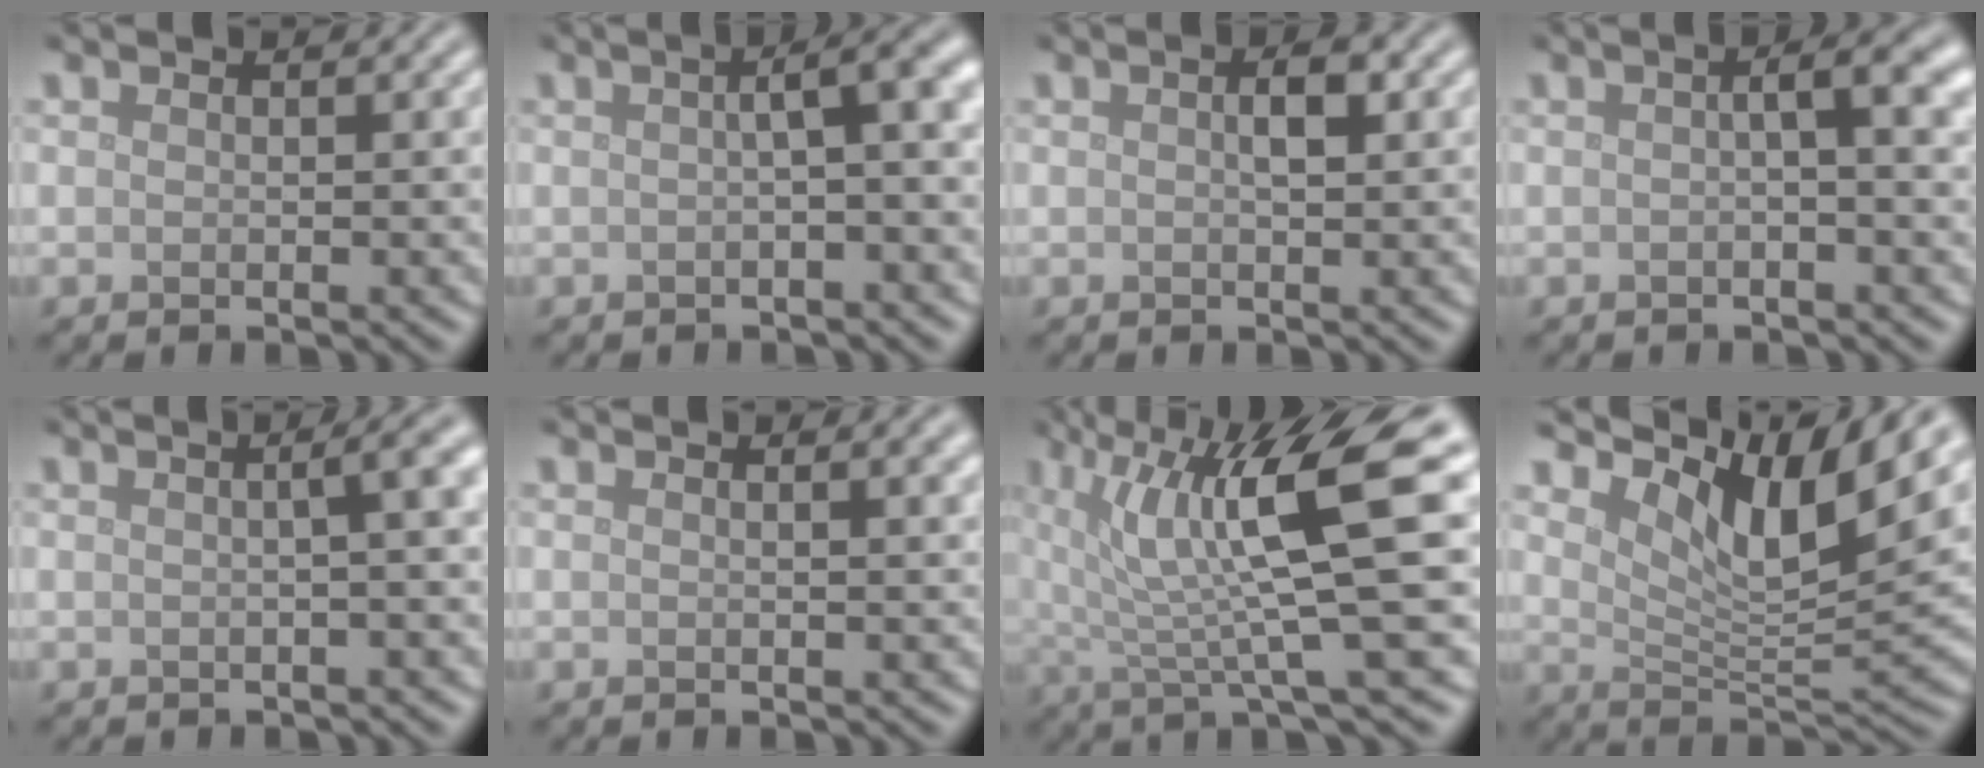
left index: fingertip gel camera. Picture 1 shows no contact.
{"total": 4.4, "force": [0.4, 1.0, 4.2], "torque": [-0.049, 0.022, 0.002]}
{"total": 1.8, "force": [0.3, 0.6, 1.7], "torque": [-0.027, 0.004, 0.004]}
{"total": 4.3, "force": [0.5, 1.1, 4.1], "torque": [-0.054, 0.019, 0.001]}
{"total": 4.6, "force": [0.7, 1.7, 4.2], "torque": [-0.031, 0.024, -0.004]}
{"total": 2.1, "force": [0.8, 0.8, 1.8], "torque": [-0.013, 0.004, 0.003]}
{"total": 11.1, "force": [3.4, 2.2, 10.4], "torque": [-0.164, 0.006, 0.061]}
{"total": 9.2, "force": [5.6, 2.6, 6.8], "torque": [-0.112, -0.003, 0.100]}